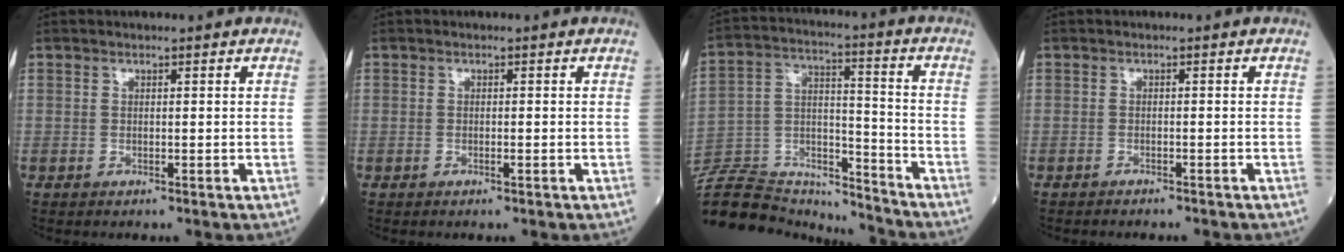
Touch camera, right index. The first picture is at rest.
{"total": 0.6, "force": [-0.3, 0.1, 0.5], "torque": [-0.010, 0.000, -0.004]}
{"total": 21.5, "force": [-20.0, 5.7, 5.6], "torque": [-0.159, 0.022, -0.330]}
{"total": 3.5, "force": [-3.2, 0.7, 1.1], "torque": [-0.015, -0.003, -0.039]}